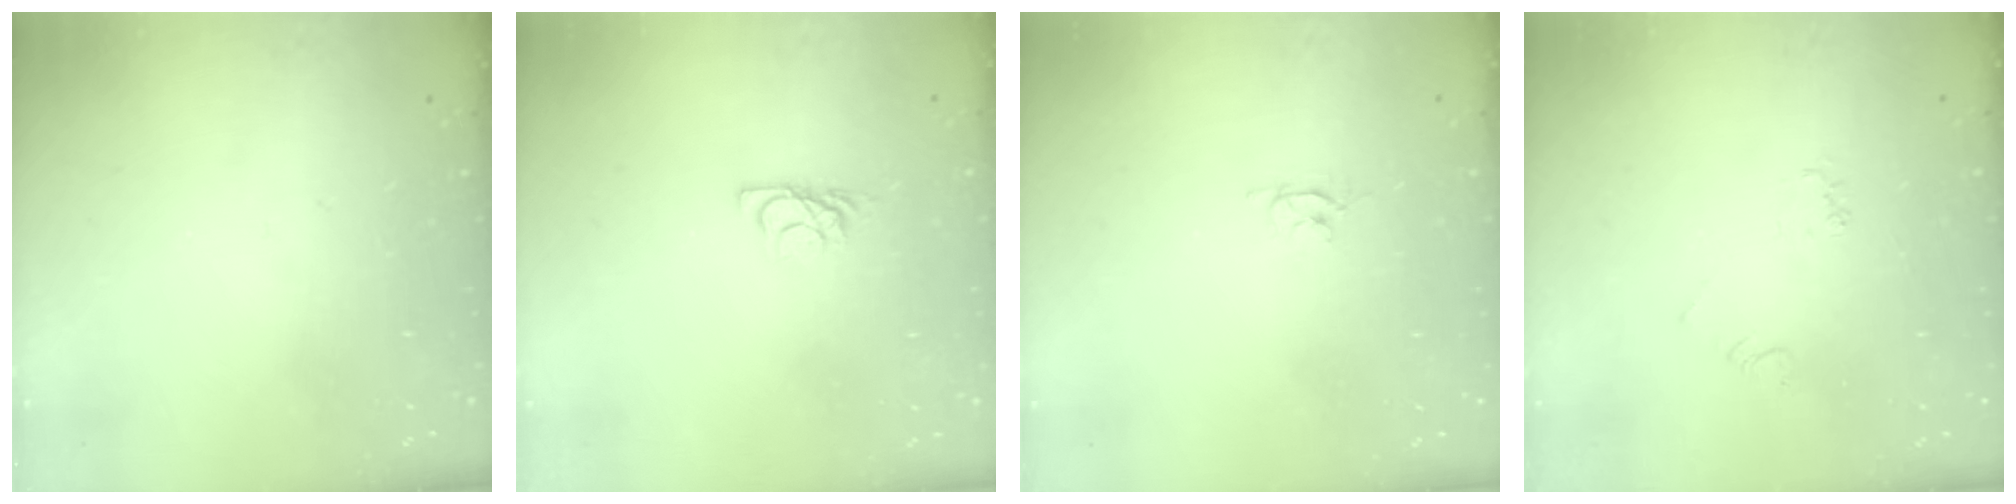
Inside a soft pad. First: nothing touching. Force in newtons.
{"total": 5.9, "press": 5.9, "slide": 0.7}
{"total": 2.6, "press": 2.6, "slide": 0.3}
{"total": 2.3, "press": 2.3, "slide": 0.4}